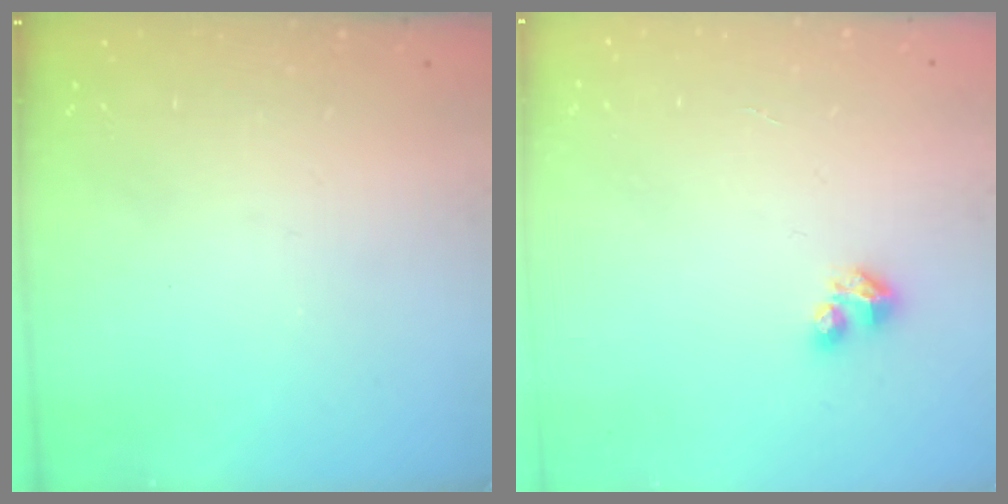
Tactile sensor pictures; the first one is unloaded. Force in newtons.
{"total": 3.2, "press": 3.2, "slide": 0.3}